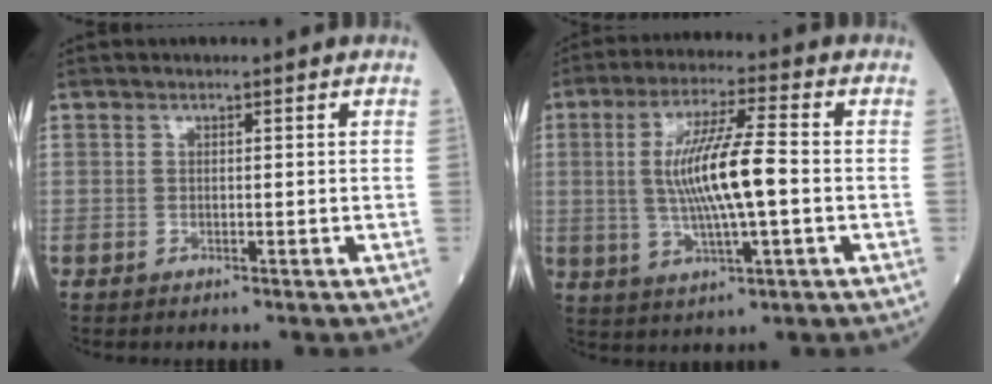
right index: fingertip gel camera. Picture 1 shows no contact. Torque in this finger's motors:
{"motor_torque": [0.48, 0.02, 0.34, 0.21]}